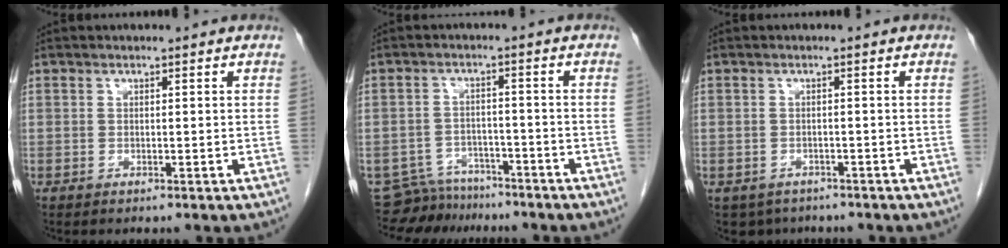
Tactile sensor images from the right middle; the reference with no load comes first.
{"total": 7.9, "force": [-7.3, 3.0, 0.3], "torque": [-0.003, 0.004, -0.114]}
{"total": 4.2, "force": [-3.2, 2.7, 0.5], "torque": [0.000, 0.003, -0.044]}